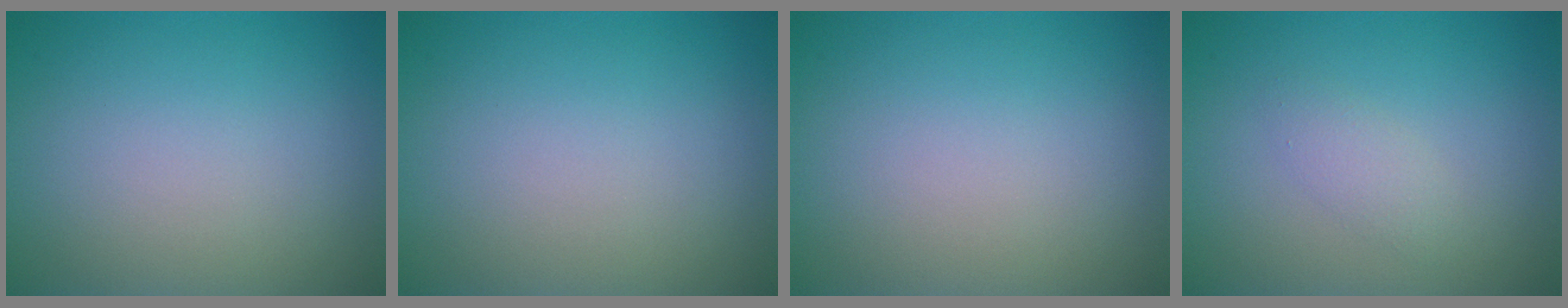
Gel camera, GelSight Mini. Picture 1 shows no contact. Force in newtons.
{"total": 0.0}
{"total": 0.0}
{"total": 1.4, "press": 1.4, "slide": 0.1}